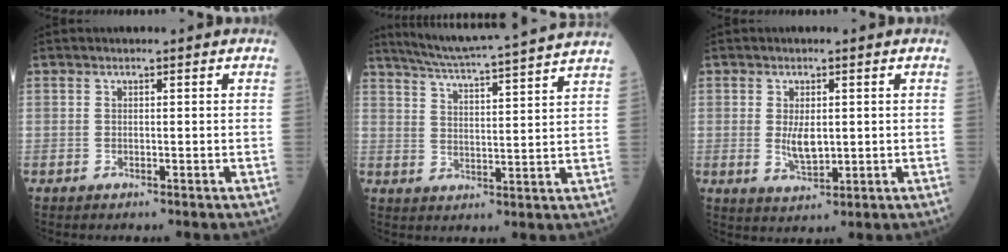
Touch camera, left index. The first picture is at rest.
{"total": 18.5, "force": [17.0, -1.4, 7.3], "torque": [-0.132, -0.017, 0.233]}
{"total": 4.0, "force": [0.1, 1.7, 3.6], "torque": [-0.070, -0.010, 0.009]}